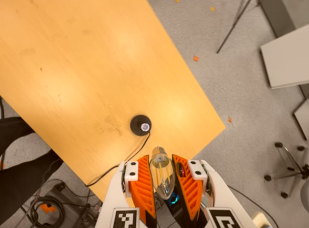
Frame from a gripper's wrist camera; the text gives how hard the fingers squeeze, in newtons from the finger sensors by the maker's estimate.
{"total": 12.5, "left": 13.1, "right": 11.9}